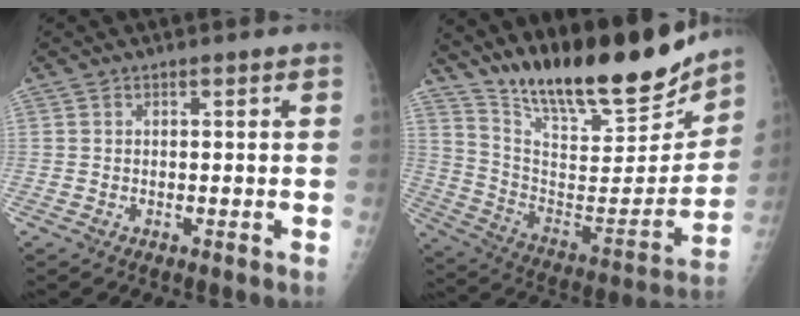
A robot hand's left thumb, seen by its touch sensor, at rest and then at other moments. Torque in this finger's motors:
{"motor_torque": [0.40, 0.24, 1.41, -1.36, 0.13]}